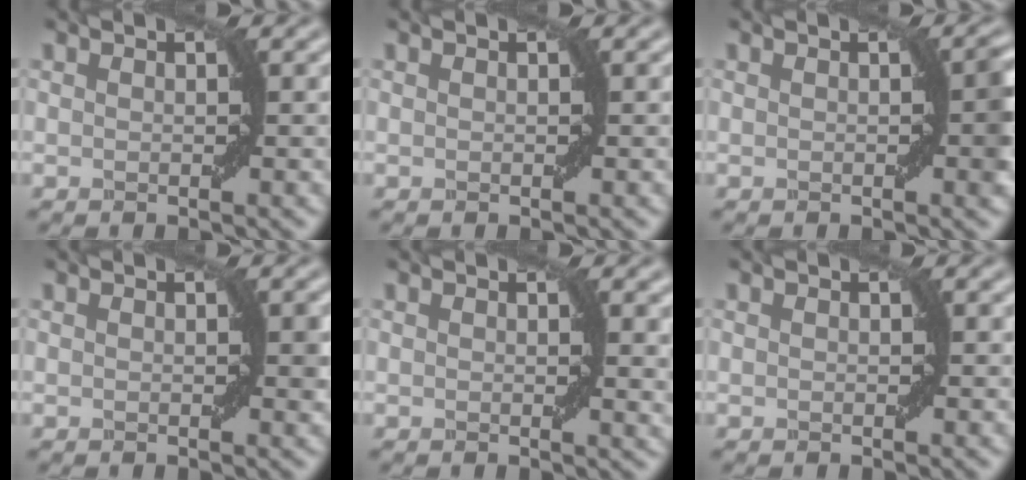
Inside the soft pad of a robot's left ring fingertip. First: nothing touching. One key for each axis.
{"total": 0.0}
{"total": 1.5, "fx": 0.0, "fy": 0.0, "fz": 1.5, "tx": -0.019, "ty": 0.004, "tz": 0.001}
{"total": 0.6, "fx": 0.1, "fy": 0.1, "fz": 0.5, "tx": -0.003, "ty": -0.001, "tz": 0.002}
{"total": 1.6, "fx": 0.6, "fy": 0.3, "fz": 1.5, "tx": -0.014, "ty": -0.004, "tz": 0.010}
{"total": 0.0}